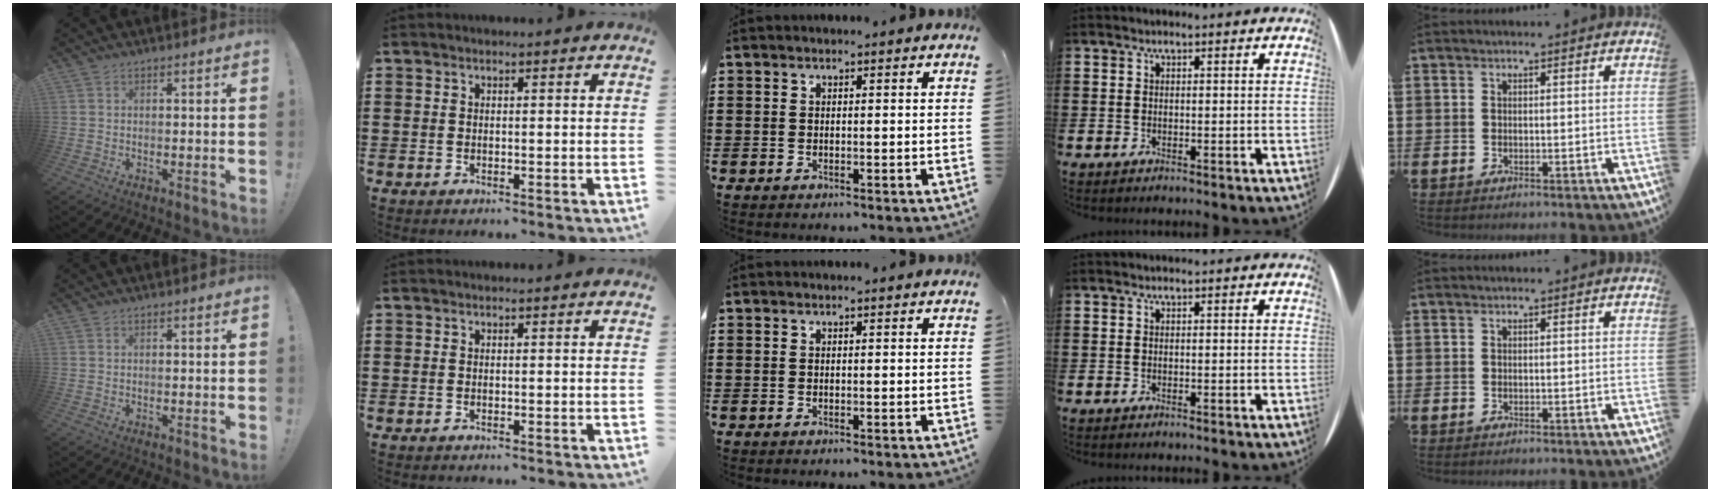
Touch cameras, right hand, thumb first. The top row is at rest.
{}